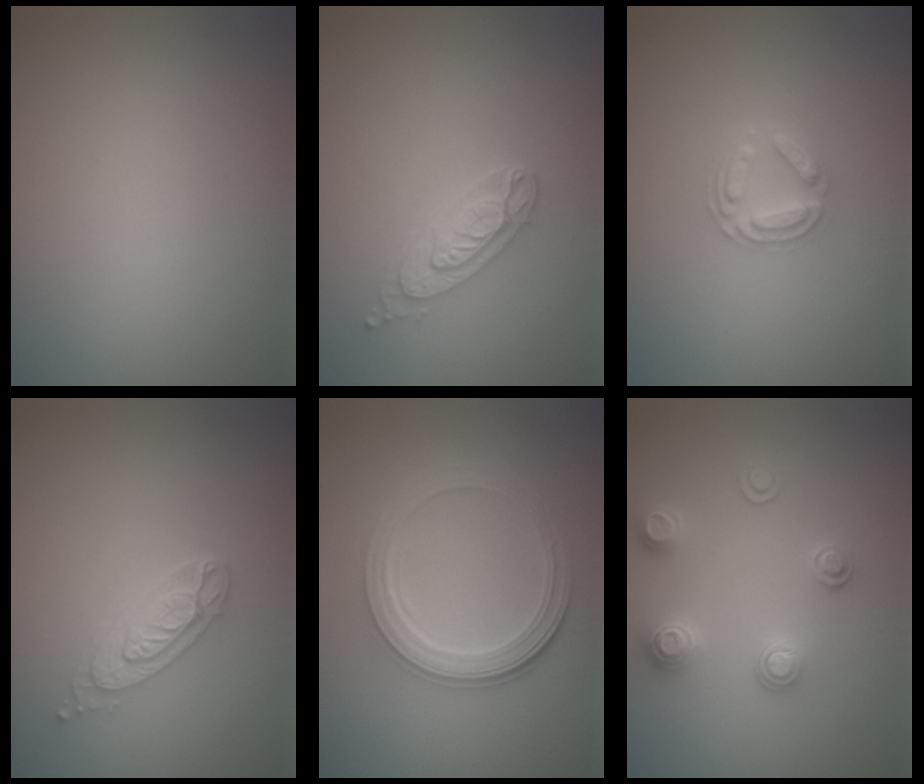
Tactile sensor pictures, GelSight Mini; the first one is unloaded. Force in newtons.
{"total": 2.9, "press": 2.5, "slide": 1.5}
{"total": 2.8, "press": 2.7, "slide": 0.5}
{"total": 2.9, "press": 2.5, "slide": 1.5}
{"total": 5.0, "press": 3.8, "slide": 3.2}
{"total": 2.6, "press": 2.6, "slide": 0.4}